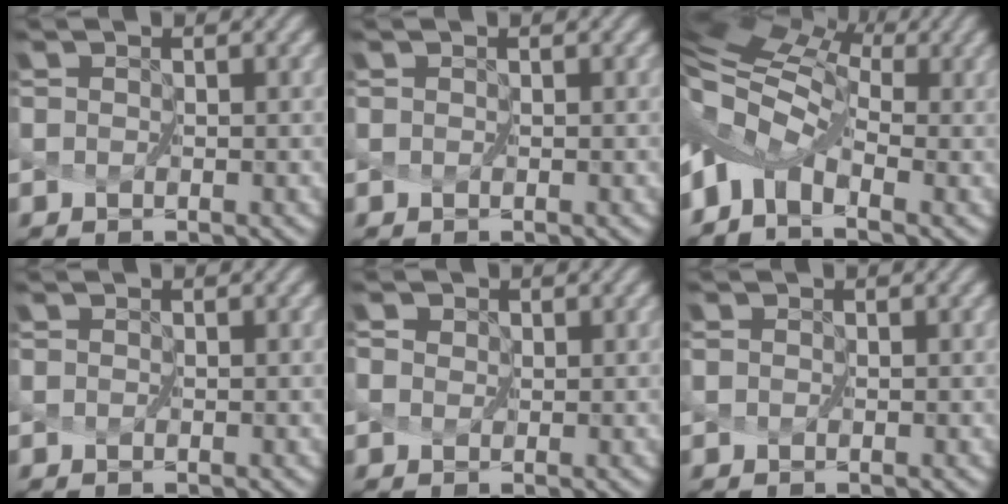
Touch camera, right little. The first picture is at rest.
{"total": 0.0}
{"total": 7.6, "force": [1.0, 4.8, 5.8], "torque": [-0.112, -0.002, 0.016]}
{"total": 0.0}
{"total": 1.1, "force": [0.2, 1.0, 0.4], "torque": [-0.006, 0.001, 0.002]}
{"total": 0.0}